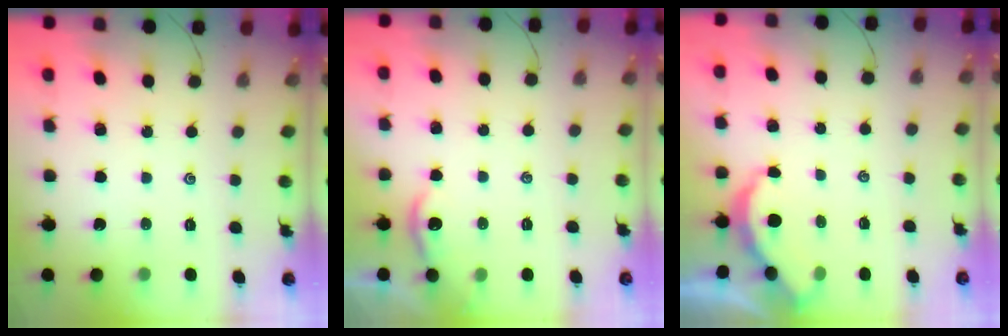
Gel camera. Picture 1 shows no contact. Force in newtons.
{"total": 2.5, "press": 2.5, "slide": 0.3}
{"total": 2.6, "press": 2.6, "slide": 0.3}